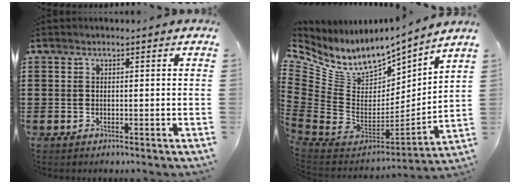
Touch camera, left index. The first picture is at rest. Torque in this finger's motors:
{"motor_torque": [2.04, -0.10, 0.03, 0.01]}